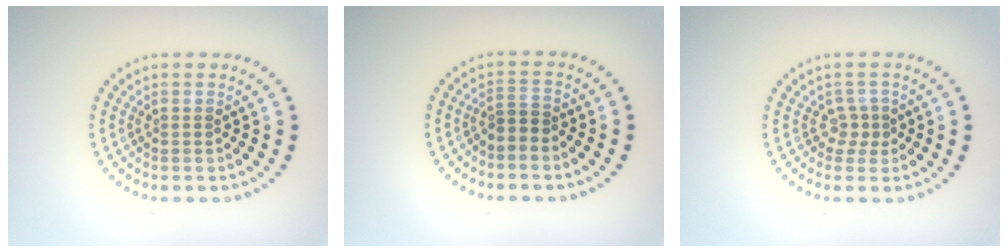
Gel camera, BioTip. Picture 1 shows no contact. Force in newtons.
{"total": 1.8, "press": 1.4, "slide": 1.1}
{"total": 1.6, "press": 1.0, "slide": 1.2}